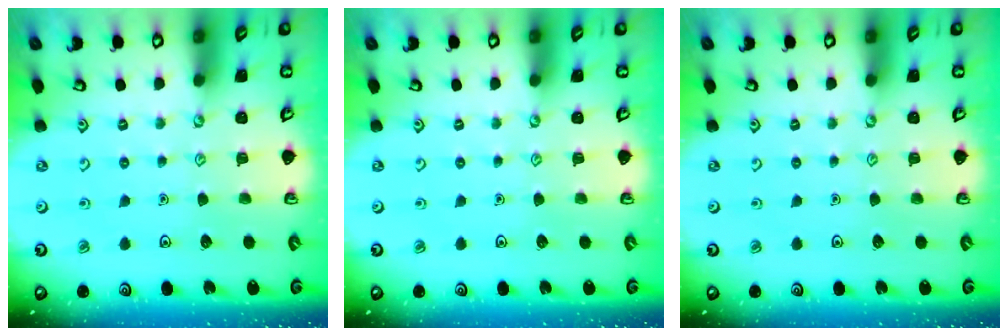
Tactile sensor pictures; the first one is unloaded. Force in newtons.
{"total": 0.0}
{"total": 0.0}